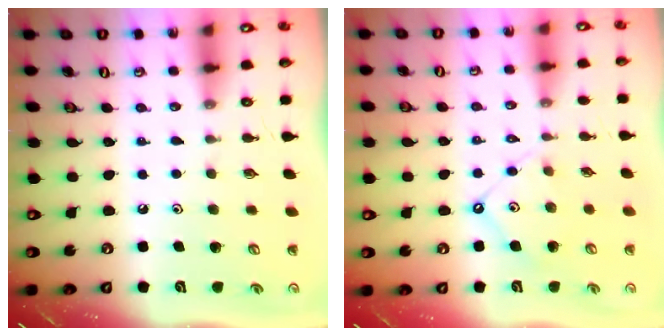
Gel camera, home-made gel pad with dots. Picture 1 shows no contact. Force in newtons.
{"total": 7.2, "press": 7.1, "slide": 0.7}